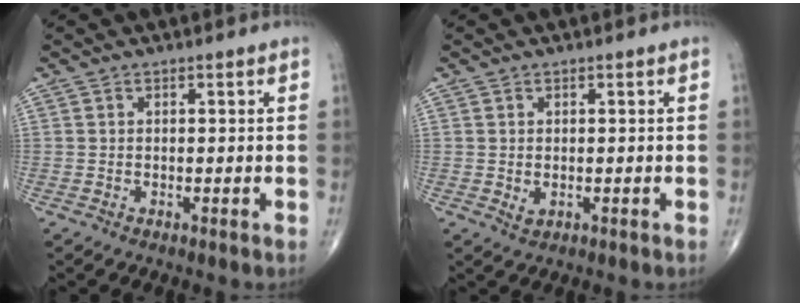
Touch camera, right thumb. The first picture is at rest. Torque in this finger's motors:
{"motor_torque": [-0.46, -0.17, -0.03, -0.02, 0.05]}